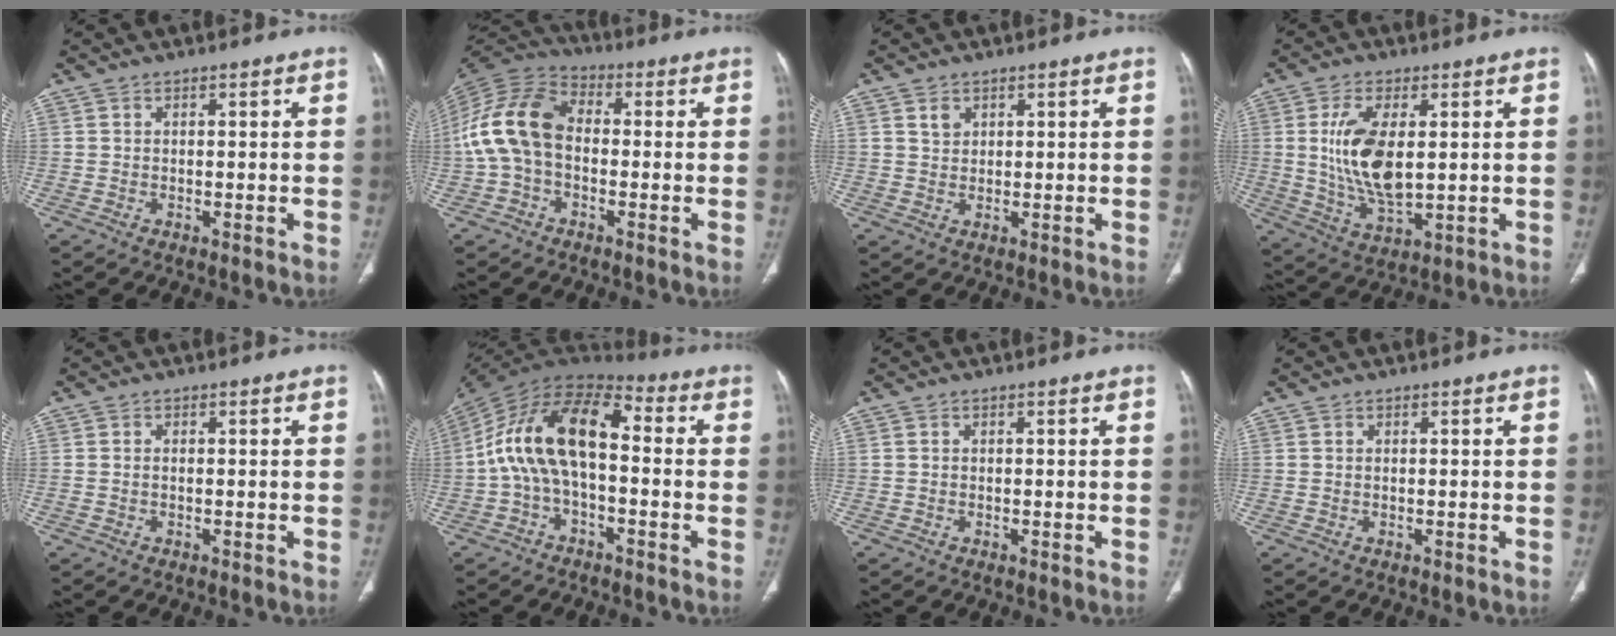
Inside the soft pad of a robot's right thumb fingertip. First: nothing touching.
{"total": 12.9, "force": [-0.9, 8.8, 9.5], "torque": [-0.189, 0.035, -0.028]}
{"total": 2.2, "force": [1.2, 1.6, 0.9], "torque": [-0.008, -0.007, 0.023]}
{"total": 12.8, "force": [1.6, 6.0, 11.2], "torque": [-0.219, -0.019, 0.041]}
{"total": 0.7, "force": [-0.1, 0.3, 0.6], "torque": [-0.017, 0.002, -0.001]}
{"total": 16.2, "force": [-0.6, 8.6, 13.7], "torque": [-0.240, 0.049, -0.023]}
{"total": 0.0}
{"total": 0.0}